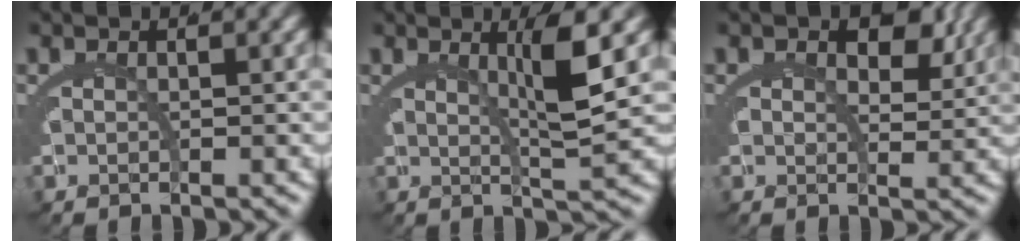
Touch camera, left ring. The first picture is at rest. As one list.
[{"total": 3.8, "force": [1.5, -0.5, 3.4], "torque": [-0.048, 0.000, 0.027]}, {"total": 3.5, "force": [1.2, 2.5, 2.1], "torque": [-0.029, -0.017, 0.018]}]